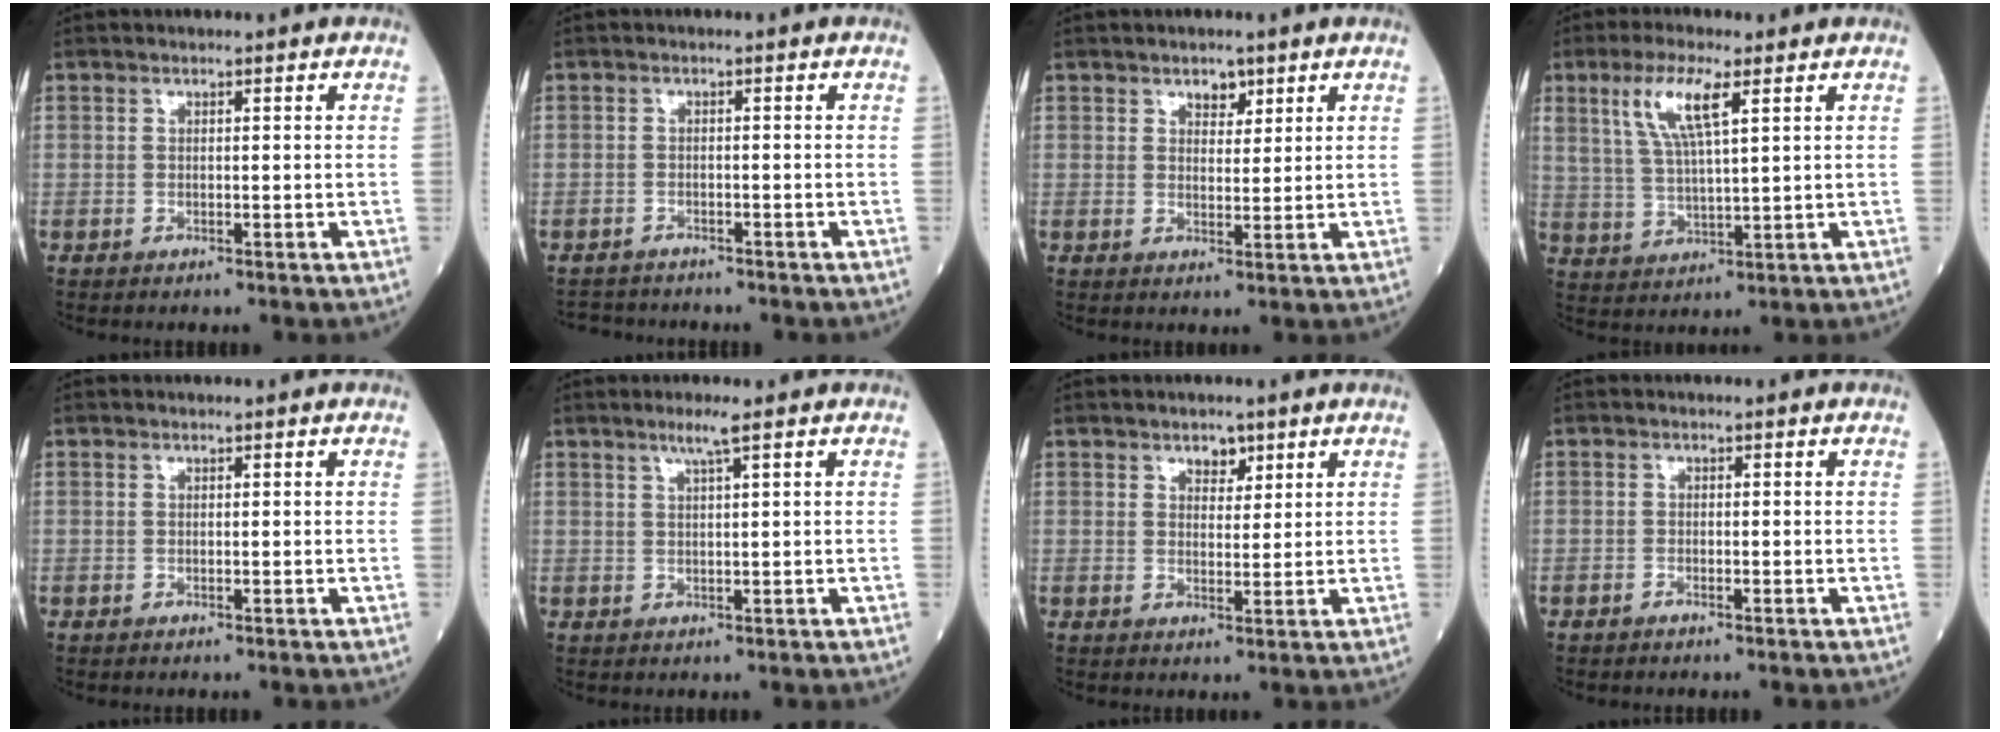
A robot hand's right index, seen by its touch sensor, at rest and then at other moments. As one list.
[{"total": 3.5, "force": [-3.4, 1.0, -0.1], "torque": [0.001, -0.008, -0.056]}, {"total": 2.6, "force": [1.7, 1.5, 1.2], "torque": [-0.016, -0.001, 0.028]}, {"total": 8.1, "force": [3.8, 1.4, 7.1], "torque": [-0.149, 0.007, 0.078]}, {"total": 0.0}, {"total": 2.5, "force": [1.5, -0.4, 1.9], "torque": [-0.042, -0.001, 0.030]}, {"total": 2.7, "force": [1.8, 1.5, 1.3], "torque": [-0.016, -0.001, 0.029]}, {"total": 0.6, "force": [-0.5, 0.1, 0.2], "torque": [-0.009, 0.000, -0.011]}]